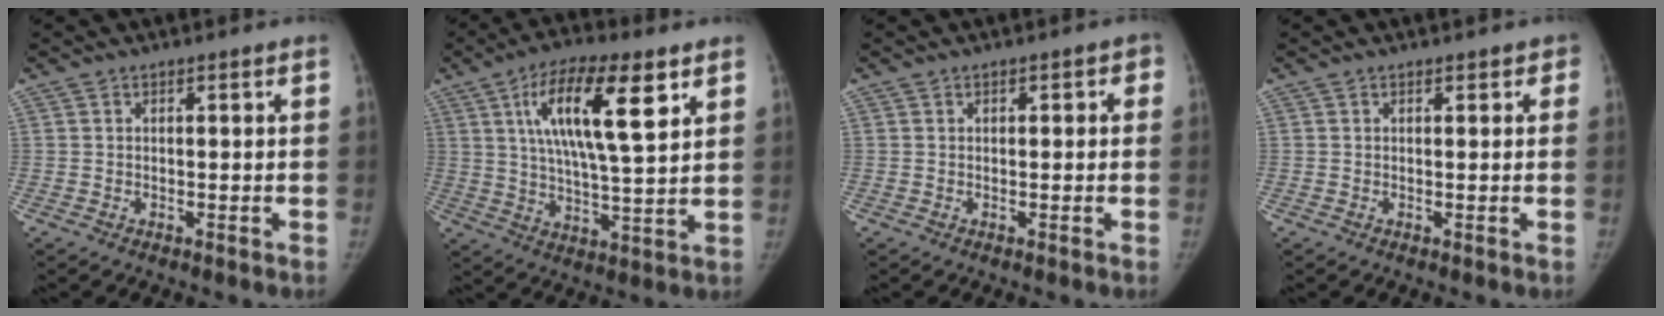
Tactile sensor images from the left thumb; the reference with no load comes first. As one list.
[{"total": 16.8, "force": [6.9, 5.0, 14.5], "torque": [-0.243, -0.019, 0.116]}, {"total": 1.8, "force": [0.5, 1.2, 1.3], "torque": [0.001, 0.003, 0.002]}, {"total": 1.4, "force": [0.9, 0.9, 0.7], "torque": [0.009, -0.001, 0.006]}]